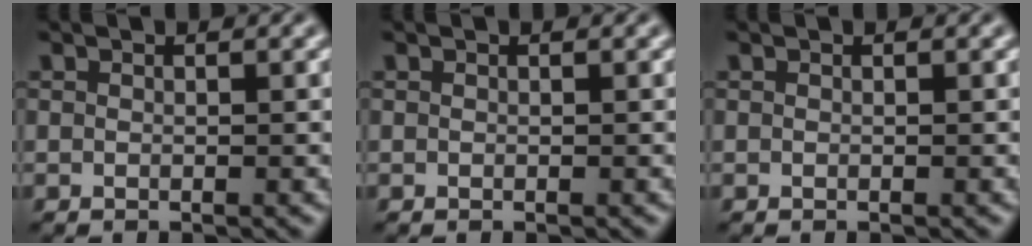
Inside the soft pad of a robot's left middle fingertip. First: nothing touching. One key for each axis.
{"total": 0.0}
{"total": 0.0}